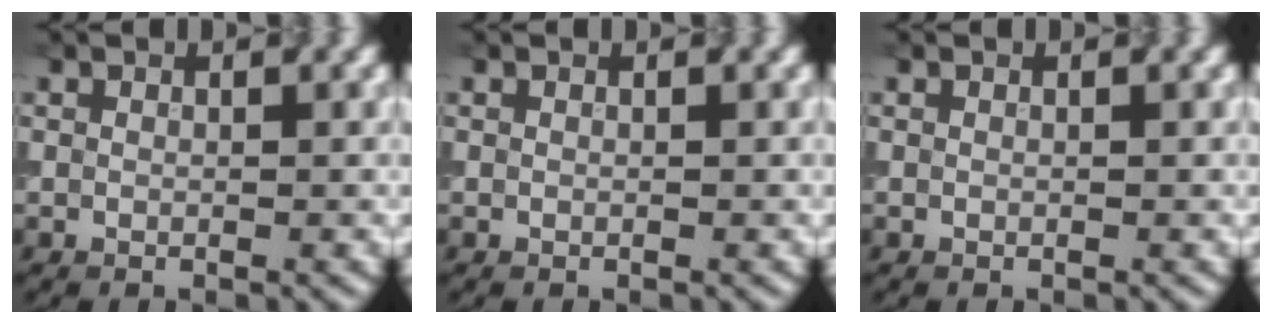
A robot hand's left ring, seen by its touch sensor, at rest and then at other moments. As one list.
[{"total": 0.0}, {"total": 0.0}]